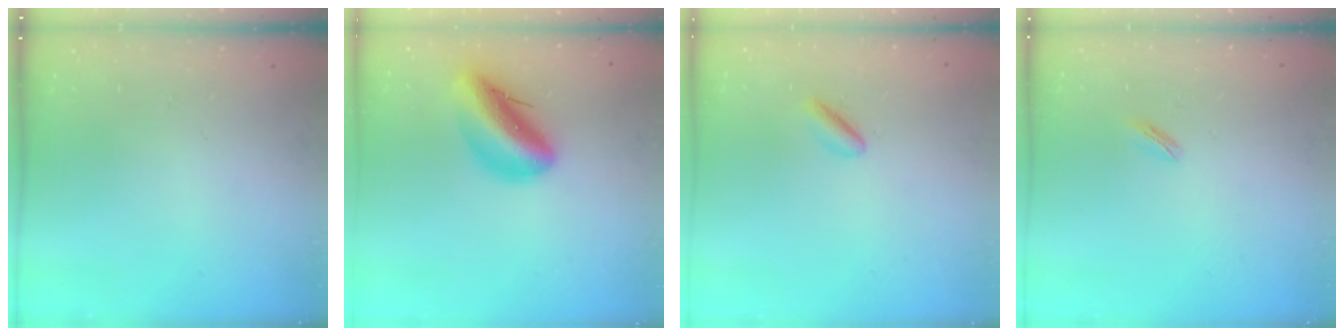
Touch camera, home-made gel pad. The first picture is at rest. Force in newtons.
{"total": 14.4, "press": 13.8, "slide": 4.0}
{"total": 2.4, "press": 2.3, "slide": 0.8}
{"total": 1.3, "press": 1.2, "slide": 0.3}